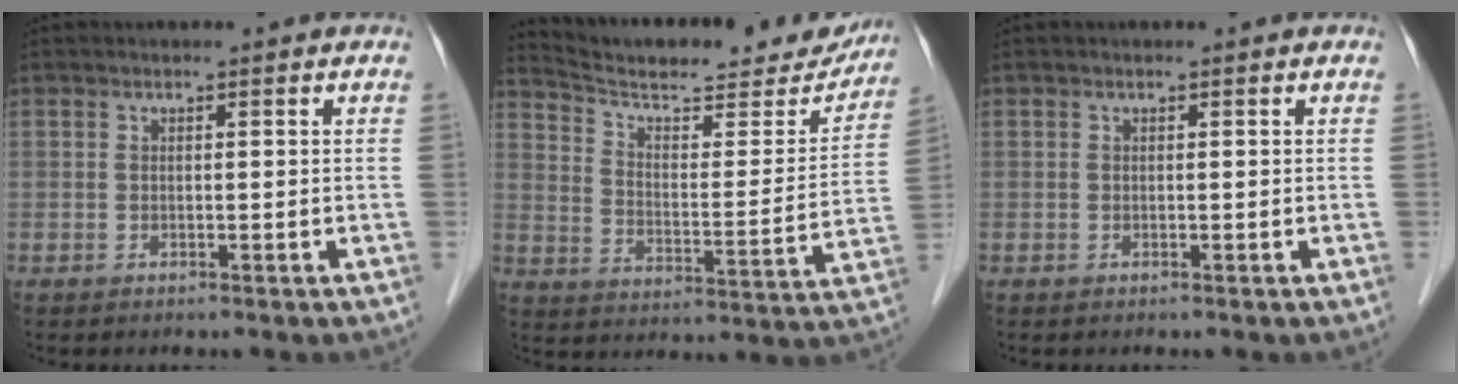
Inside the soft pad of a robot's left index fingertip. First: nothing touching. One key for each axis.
{"total": 23.7, "fx": 21.8, "fy": 4.7, "fz": 8.1, "tx": -0.119, "ty": -0.034, "tz": 0.297}
{"total": 0.0}